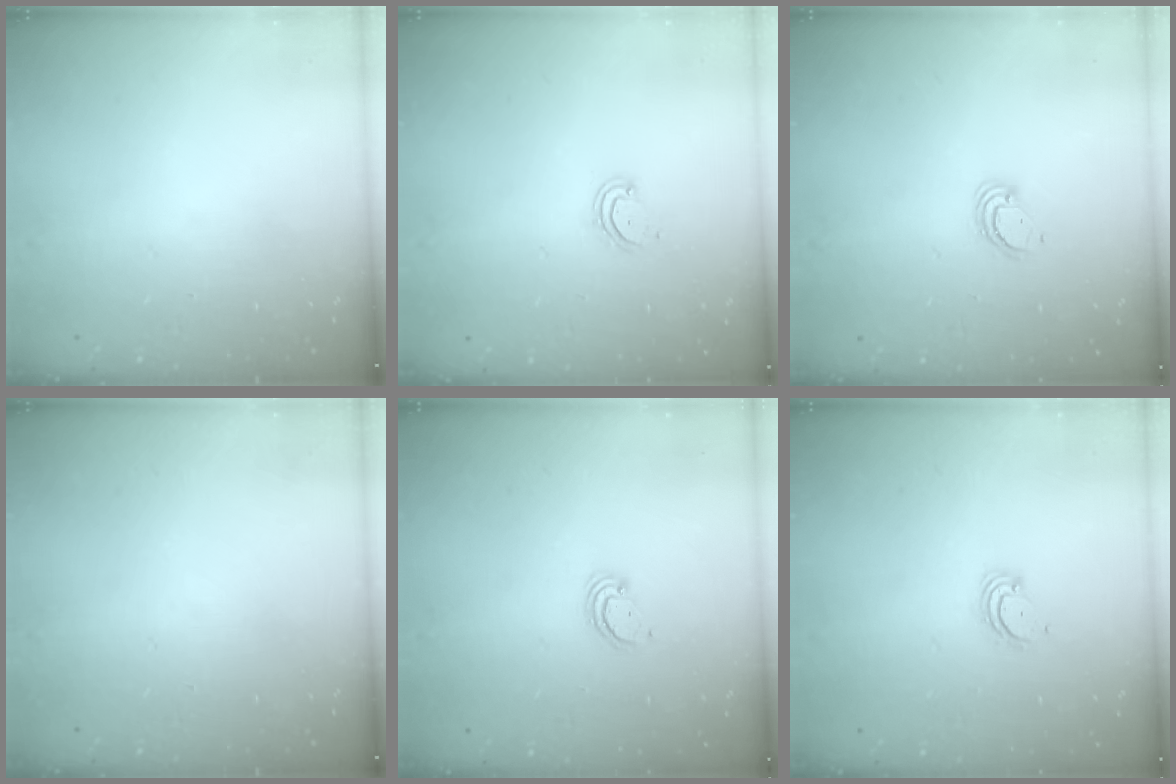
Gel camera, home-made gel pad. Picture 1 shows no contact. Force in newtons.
{"total": 3.8, "press": 3.8, "slide": 0.4}
{"total": 3.9, "press": 3.9, "slide": 0.3}
{"total": 0.0}
{"total": 2.3, "press": 2.3, "slide": 0.2}
{"total": 2.8, "press": 2.8, "slide": 0.3}